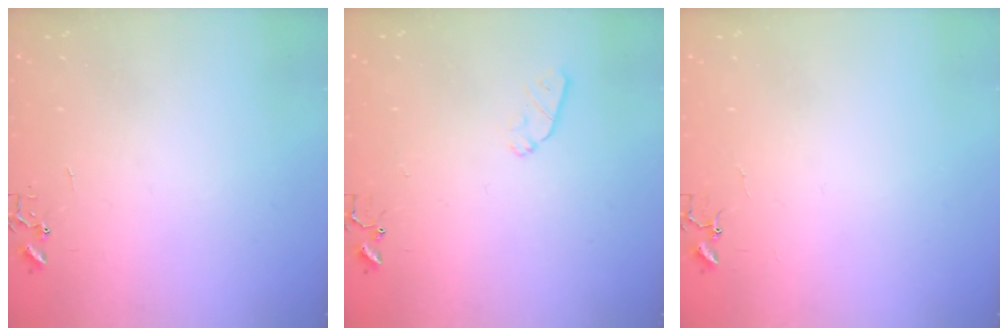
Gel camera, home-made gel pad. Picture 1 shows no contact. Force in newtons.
{"total": 5.2, "press": 5.1, "slide": 0.7}
{"total": 4.0, "press": 4.0, "slide": 0.3}